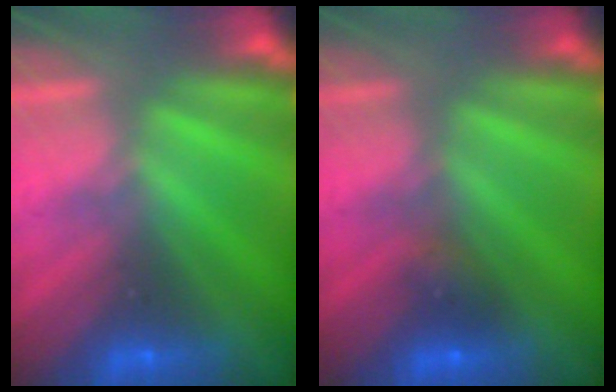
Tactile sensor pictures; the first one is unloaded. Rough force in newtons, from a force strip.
{"total": 2.2}